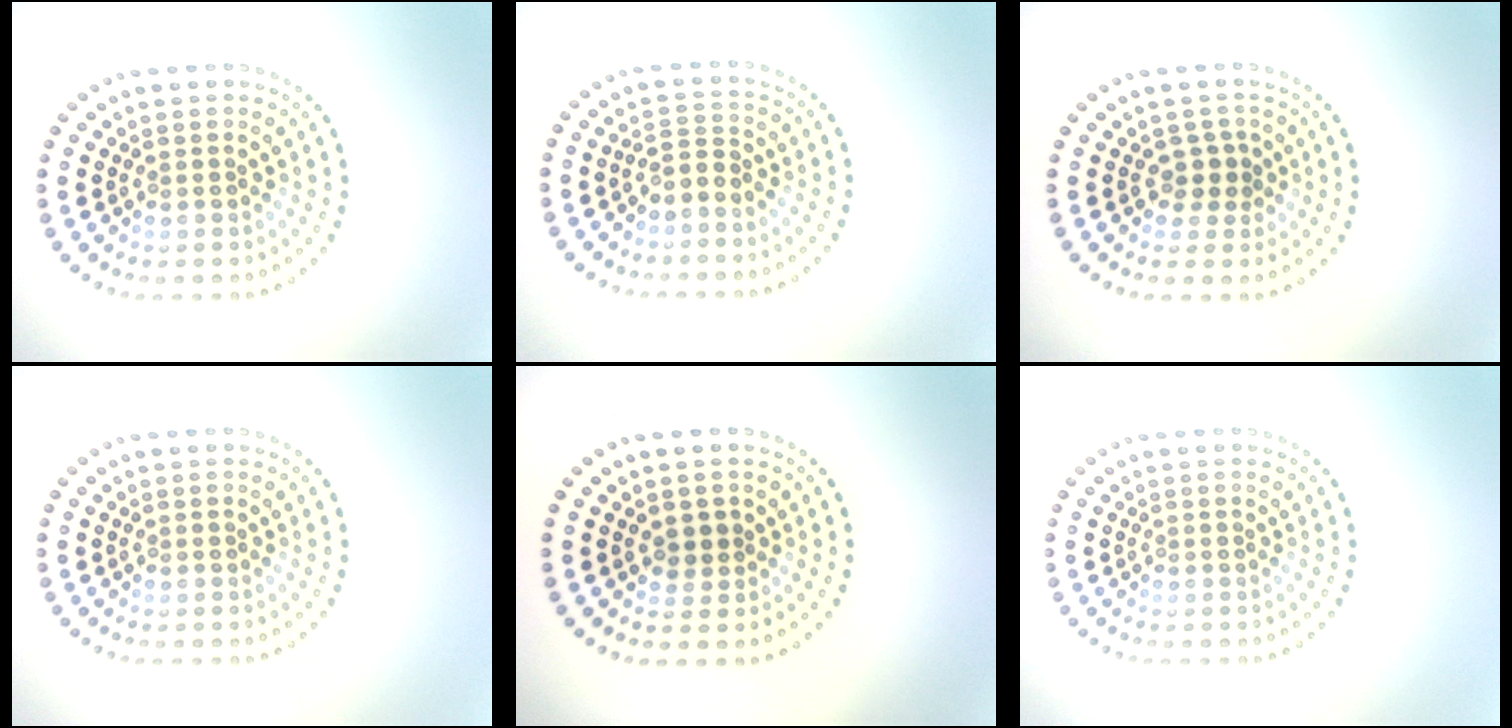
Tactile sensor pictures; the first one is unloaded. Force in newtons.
{"total": 1.8, "press": 1.4, "slide": 1.2}
{"total": 1.8, "press": 1.4, "slide": 1.1}
{"total": 0.0}
{"total": 1.3, "press": 1.1, "slide": 0.6}
{"total": 0.0}